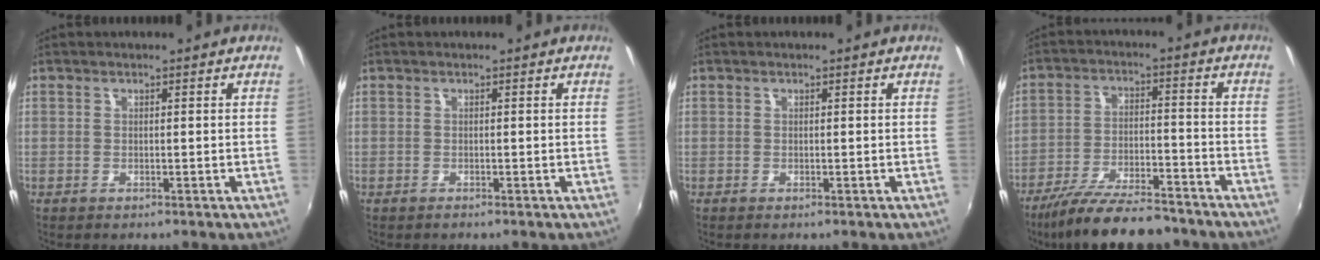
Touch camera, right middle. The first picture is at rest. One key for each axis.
{"total": 0.0}
{"total": 0.0}
{"total": 15.6, "fx": -13.0, "fy": 3.7, "fz": 7.7, "tx": -0.158, "ty": -0.025, "tz": -0.212}